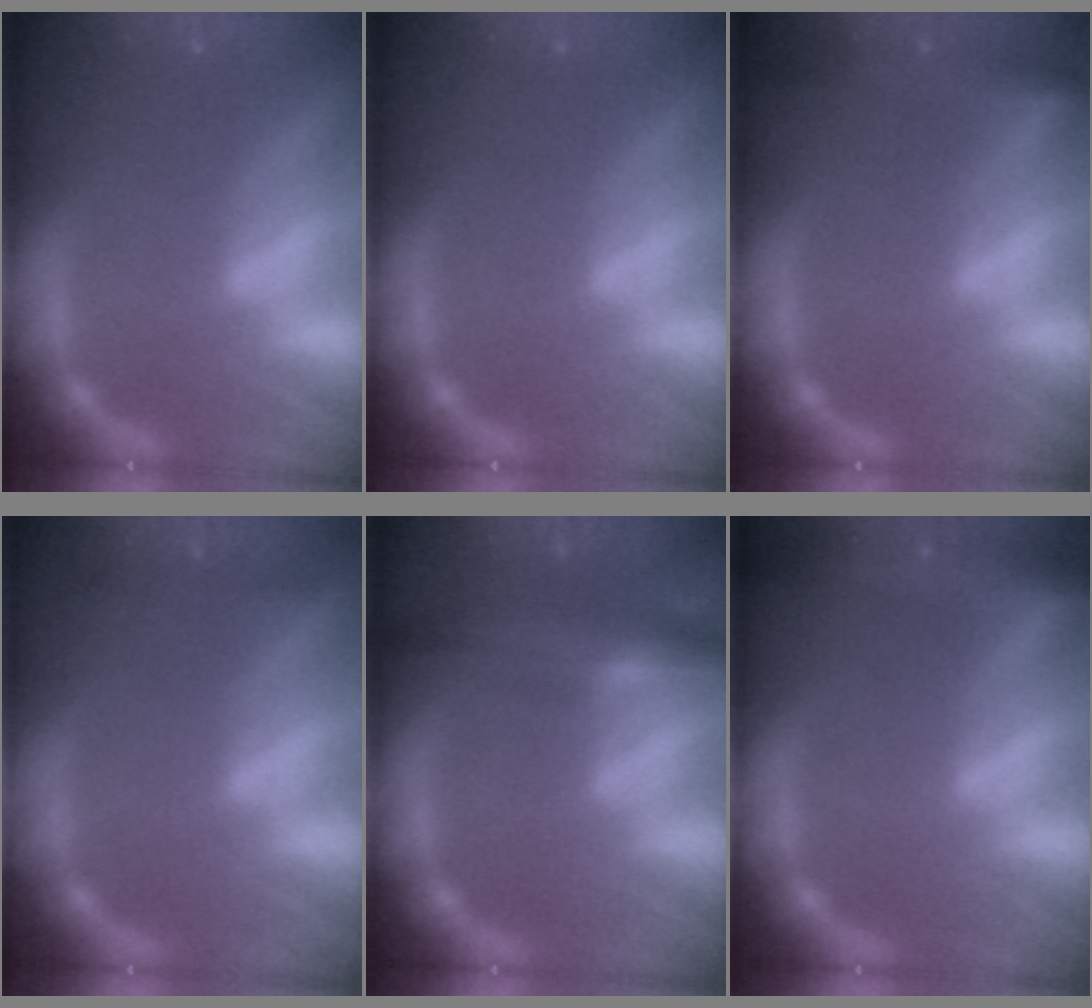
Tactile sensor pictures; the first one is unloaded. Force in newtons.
{"total": 0.0}
{"total": 4.0}
{"total": 1.4}
{"total": 5.5}
{"total": 6.5}